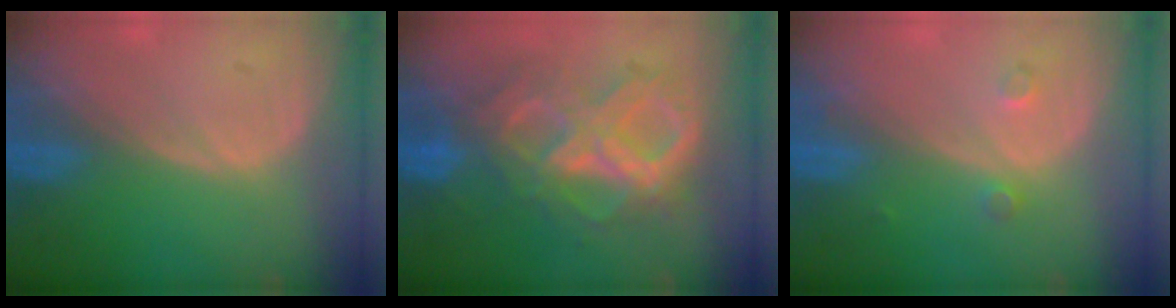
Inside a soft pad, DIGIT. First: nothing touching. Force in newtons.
{"total": 10.6, "press": 10.5, "slide": 1.1}
{"total": 1.9, "press": 1.6, "slide": 1.0}